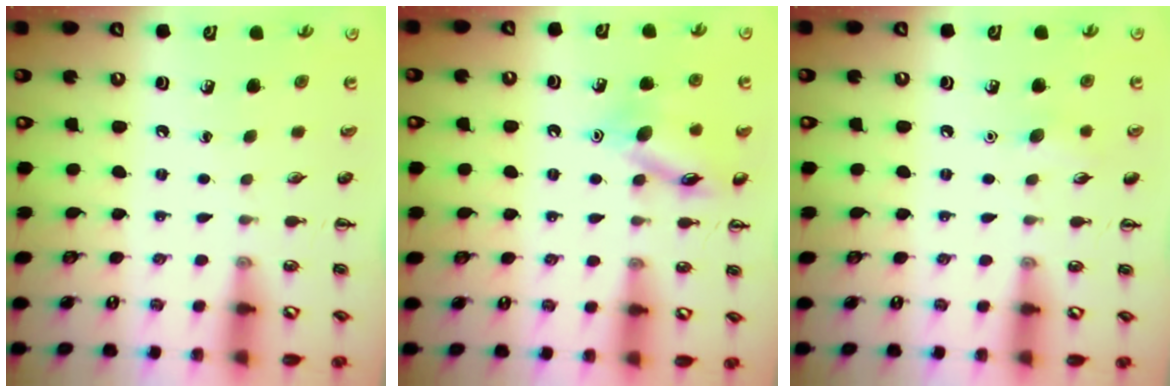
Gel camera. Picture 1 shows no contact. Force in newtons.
{"total": 12.3, "press": 12.3, "slide": 0.9}
{"total": 5.2, "press": 5.0, "slide": 1.2}